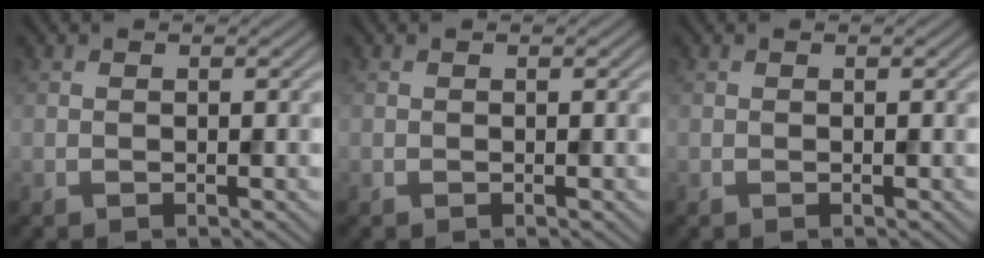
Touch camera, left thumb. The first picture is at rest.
{"total": 0.0}
{"total": 0.0}